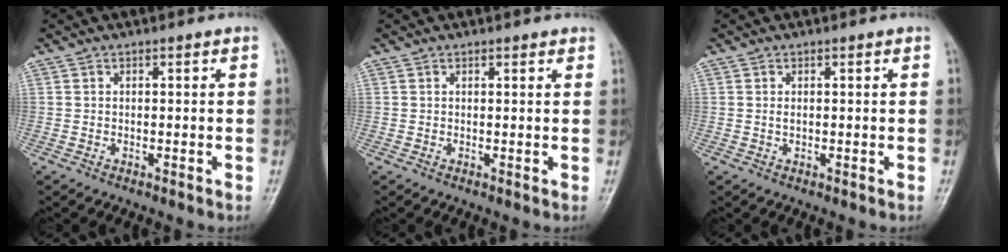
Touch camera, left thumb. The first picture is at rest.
{"total": 1.3, "force": [1.0, 0.4, 0.7], "torque": [-0.006, -0.002, 0.011]}
{"total": 0.9, "force": [0.2, 0.4, 0.7], "torque": [-0.014, 0.000, 0.005]}